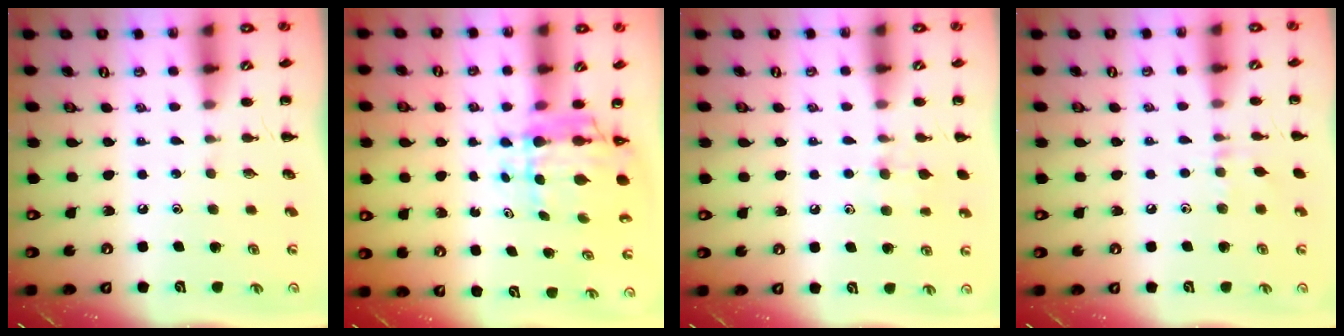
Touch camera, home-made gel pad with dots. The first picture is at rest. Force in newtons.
{"total": 6.4, "press": 5.9, "slide": 2.4}
{"total": 8.1, "press": 7.9, "slide": 1.9}
{"total": 5.9, "press": 5.7, "slide": 1.8}